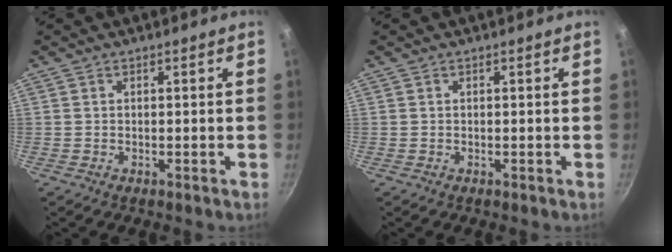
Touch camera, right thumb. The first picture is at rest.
{"total": 0.0}